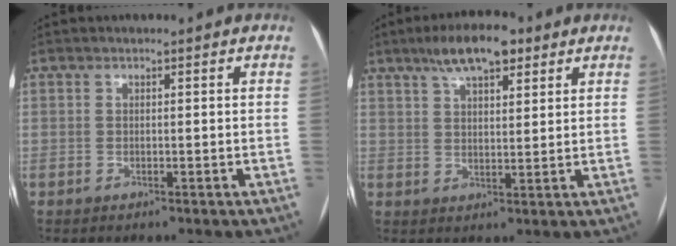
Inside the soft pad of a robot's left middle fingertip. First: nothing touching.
{"total": 8.5, "force": [5.5, 2.7, 5.9], "torque": [-0.102, 0.014, 0.092]}